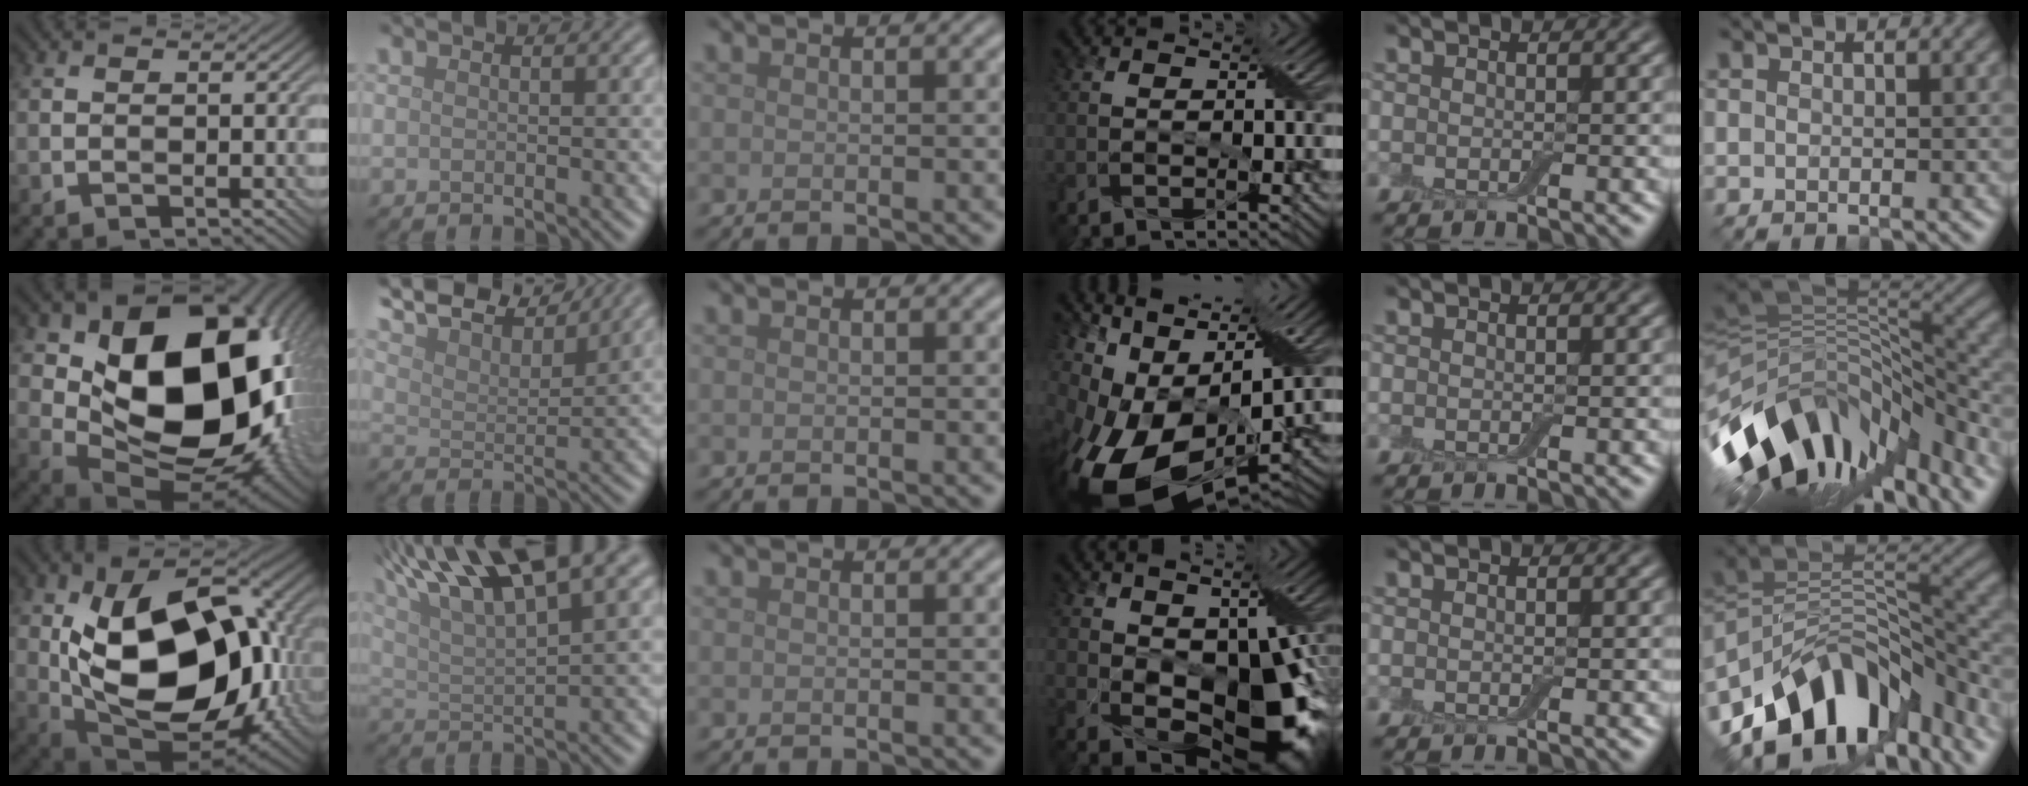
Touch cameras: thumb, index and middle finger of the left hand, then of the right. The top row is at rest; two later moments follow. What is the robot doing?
{"motion": "extract", "object": "airpods case & airpods"}